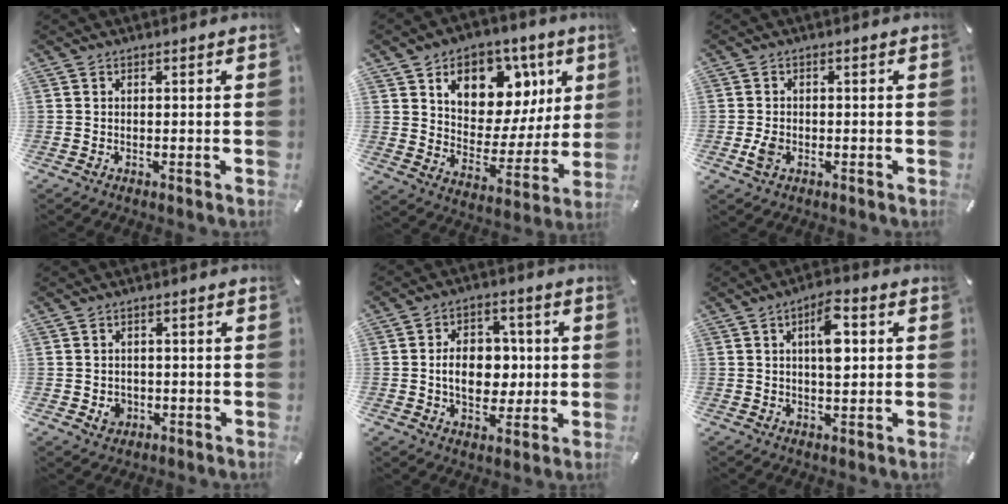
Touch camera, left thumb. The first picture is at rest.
{"total": 13.5, "force": [7.1, 9.8, 5.9], "torque": [-0.082, -0.050, 0.128]}
{"total": 3.1, "force": [-0.9, 2.2, 2.0], "torque": [-0.047, -0.001, -0.019]}
{"total": 3.5, "force": [-0.8, 3.0, 1.5], "torque": [-0.009, -0.002, -0.017]}
{"total": 11.2, "force": [0.0, 8.1, 7.8], "torque": [-0.120, 0.006, -0.003]}
{"total": 8.1, "force": [1.8, 3.6, 7.0], "torque": [-0.097, -0.003, 0.022]}